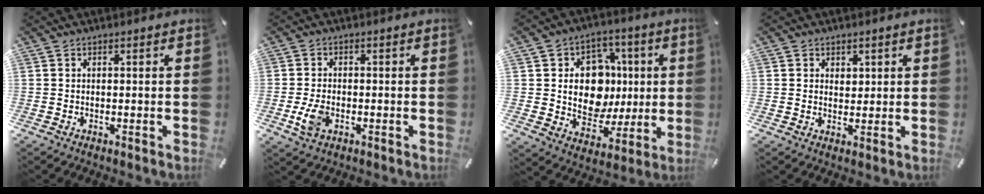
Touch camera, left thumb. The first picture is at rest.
{"total": 5.4, "force": [-1.6, 3.6, 3.7], "torque": [-0.093, -0.002, -0.033]}
{"total": 14.6, "force": [1.6, 12.2, 7.9], "torque": [-0.115, -0.005, 0.040]}
{"total": 2.4, "force": [1.2, 2.0, 0.3], "torque": [0.008, -0.002, 0.018]}